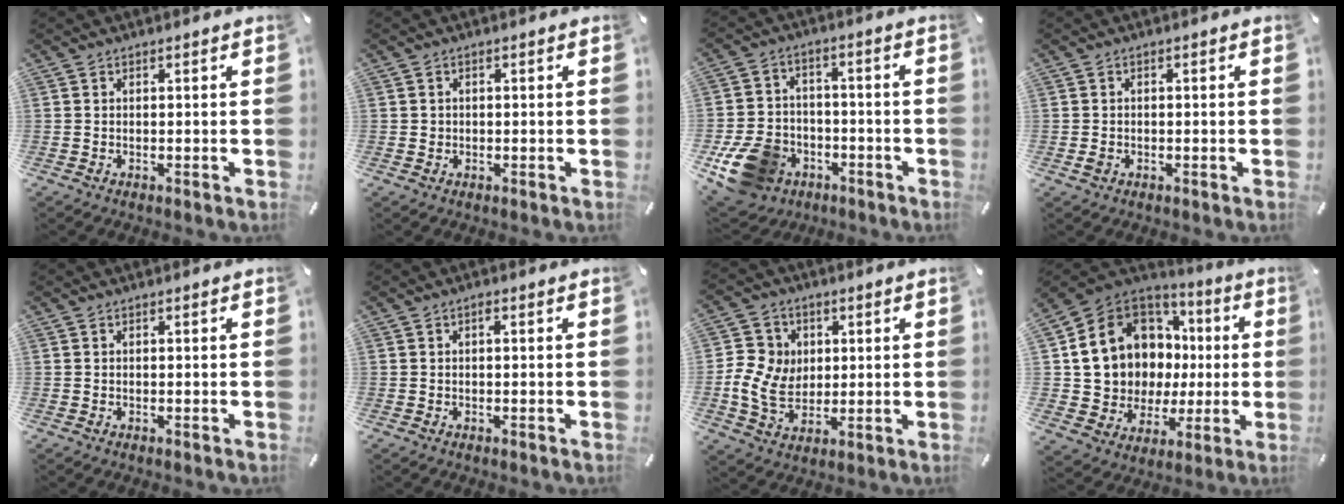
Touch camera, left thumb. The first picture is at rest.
{"total": 1.0, "force": [0.0, 1.0, 0.2], "torque": [-0.003, 0.006, -0.003]}
{"total": 13.6, "force": [-5.9, 10.6, 6.2], "torque": [-0.129, 0.040, -0.099]}
{"total": 1.4, "force": [-0.4, 1.0, 0.9], "torque": [-0.015, 0.002, -0.008]}
{"total": 0.0}
{"total": 0.7, "force": [0.0, 0.2, 0.6], "torque": [-0.013, 0.002, -0.001]}
{"total": 9.8, "force": [0.0, 8.7, 4.5], "torque": [-0.101, 0.014, 0.004]}
{"total": 13.7, "force": [4.1, 12.1, 5.0], "torque": [-0.102, -0.049, 0.099]}